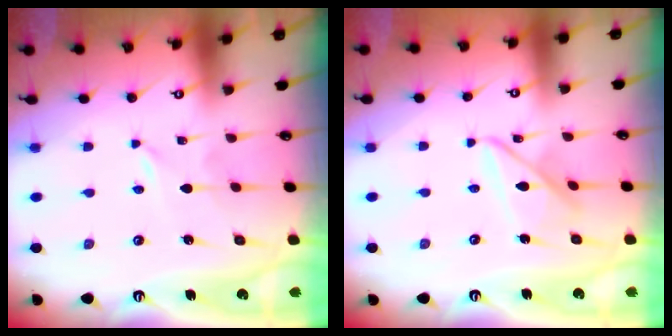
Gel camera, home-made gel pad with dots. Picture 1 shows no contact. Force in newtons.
{"total": 9.0, "press": 9.0, "slide": 0.4}